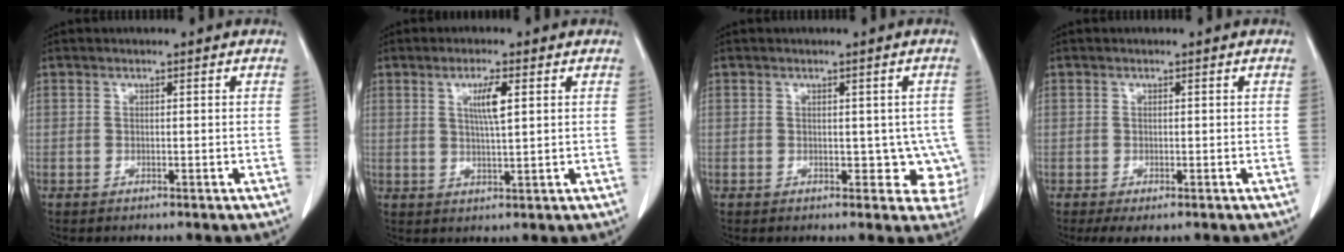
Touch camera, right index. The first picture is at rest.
{"total": 4.3, "force": [1.4, 0.2, 4.0], "torque": [-0.073, -0.002, 0.026]}
{"total": 5.0, "force": [-0.5, 3.6, 3.5], "torque": [-0.005, 0.008, -0.001]}
{"total": 2.0, "force": [-1.0, 1.2, 1.2], "torque": [-0.020, -0.003, -0.008]}